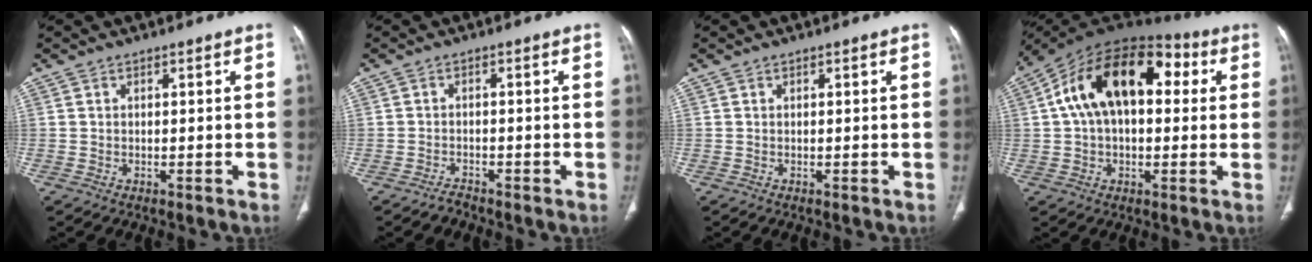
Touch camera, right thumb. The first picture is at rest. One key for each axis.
{"total": 1.5, "fx": -1.4, "fy": 0.5, "fz": 0.1, "tx": -0.004, "ty": 0.004, "tz": -0.026}
{"total": 0.0}
{"total": 20.6, "fx": 4.4, "fy": 12.2, "fz": 15.9, "tx": -0.248, "ty": 0.046, "tz": 0.062}